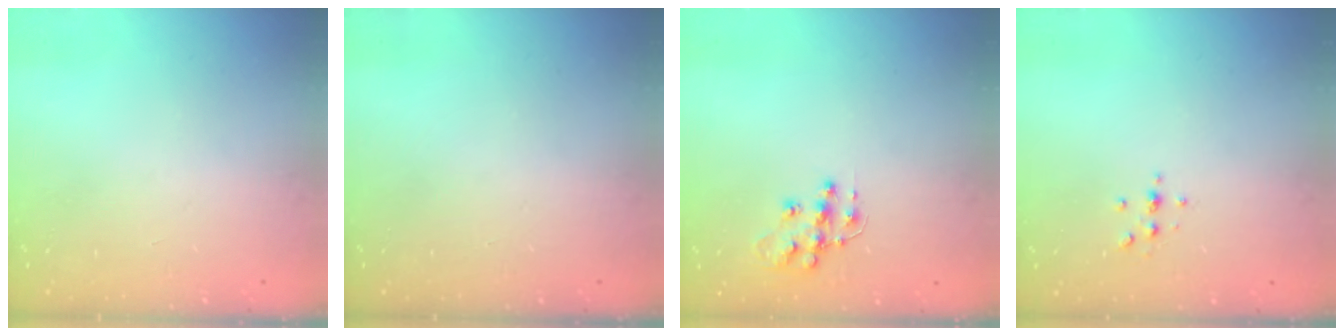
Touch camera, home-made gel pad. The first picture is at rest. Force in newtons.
{"total": 0.0}
{"total": 10.7, "press": 10.7, "slide": 0.7}
{"total": 2.4, "press": 2.4, "slide": 0.3}